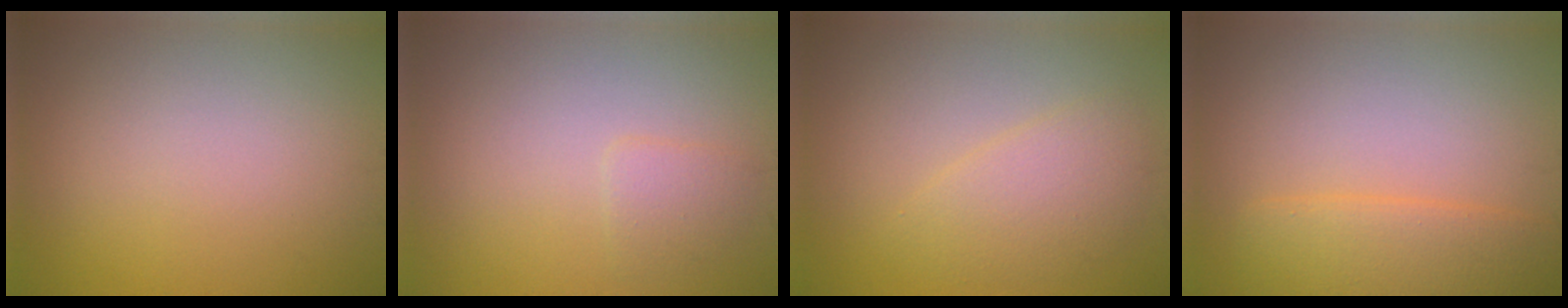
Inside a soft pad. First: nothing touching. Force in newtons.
{"total": 1.4, "press": 1.4, "slide": 0.1}
{"total": 3.0, "press": 3.0, "slide": 0.2}
{"total": 4.1, "press": 4.1, "slide": 0.2}